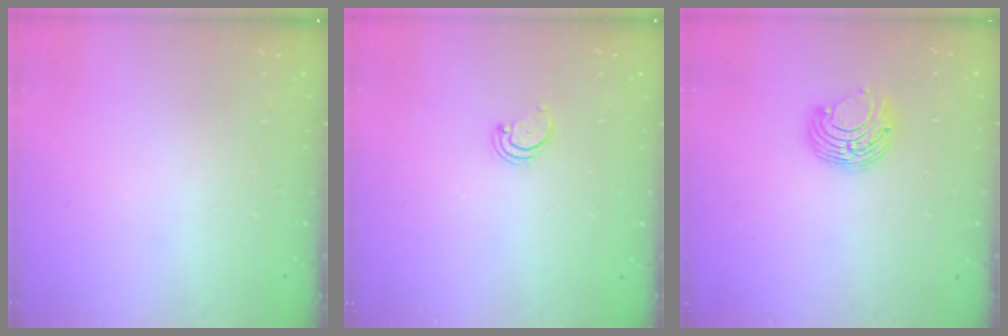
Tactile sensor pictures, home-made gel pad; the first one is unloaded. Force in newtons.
{"total": 2.6, "press": 2.5, "slide": 0.5}
{"total": 8.2, "press": 8.2, "slide": 0.6}